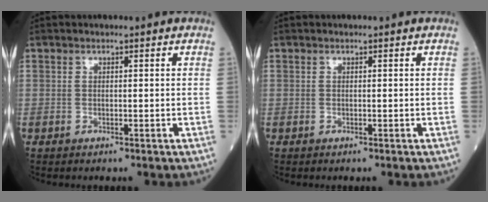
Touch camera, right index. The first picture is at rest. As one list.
[{"total": 0.0}]